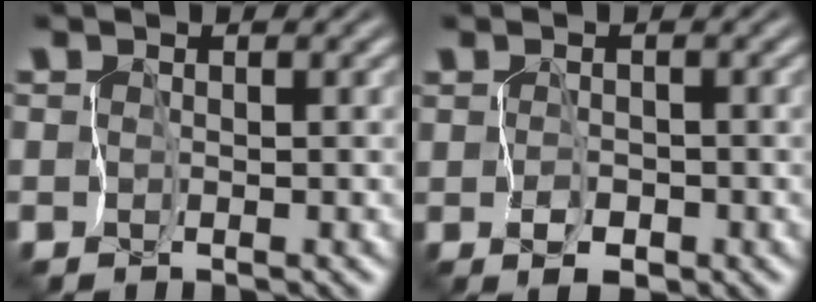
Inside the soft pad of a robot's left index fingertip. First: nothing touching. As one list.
[{"total": 1.3, "force": [-0.6, 0.4, 1.1], "torque": [-0.028, -0.007, -0.012]}]